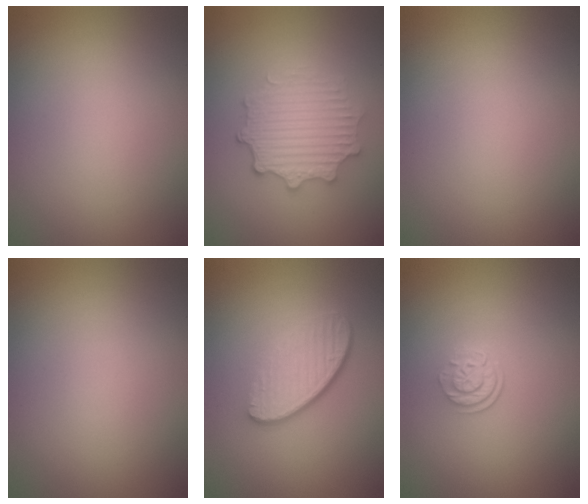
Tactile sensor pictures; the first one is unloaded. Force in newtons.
{"total": 4.5, "press": 3.7, "slide": 2.6}
{"total": 0.0}
{"total": 0.0}
{"total": 4.6, "press": 3.1, "slide": 3.4}
{"total": 2.5, "press": 1.8, "slide": 1.7}